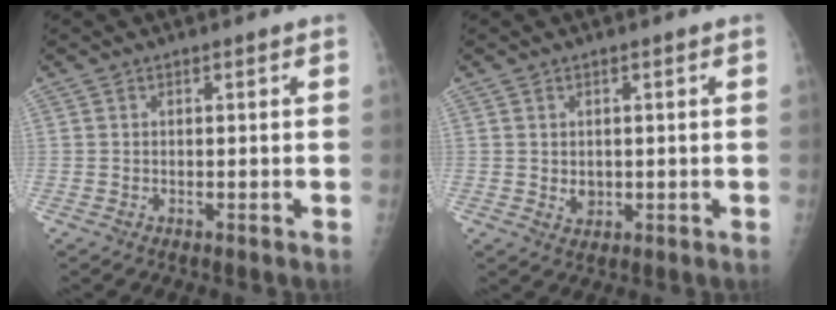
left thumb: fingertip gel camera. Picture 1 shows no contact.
{"total": 2.4, "force": [0.0, 2.0, 1.4], "torque": [-0.012, -0.002, 0.007]}